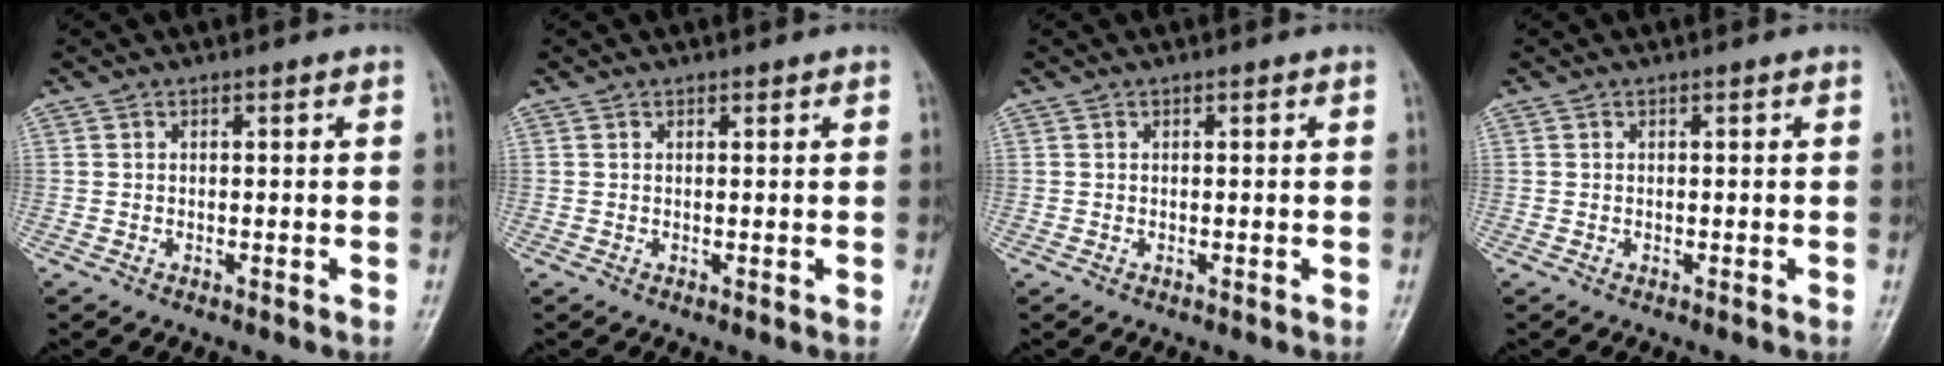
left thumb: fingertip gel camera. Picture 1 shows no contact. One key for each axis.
{"total": 0.6, "fx": 0.5, "fy": 0.4, "fz": 0.2, "tx": 0.004, "ty": -0.002, "tz": 0.003}
{"total": 0.0}
{"total": 0.0}